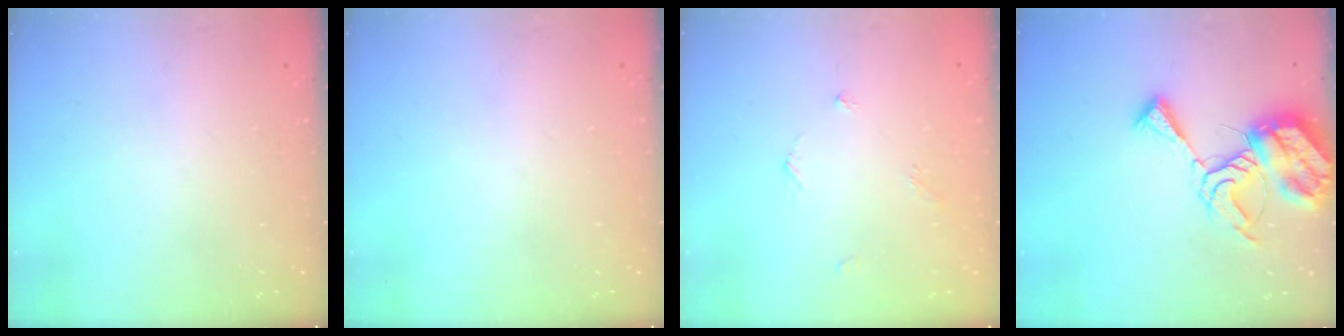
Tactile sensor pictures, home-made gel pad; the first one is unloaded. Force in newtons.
{"total": 0.0}
{"total": 3.6, "press": 3.5, "slide": 0.5}
{"total": 13.2, "press": 13.1, "slide": 1.1}